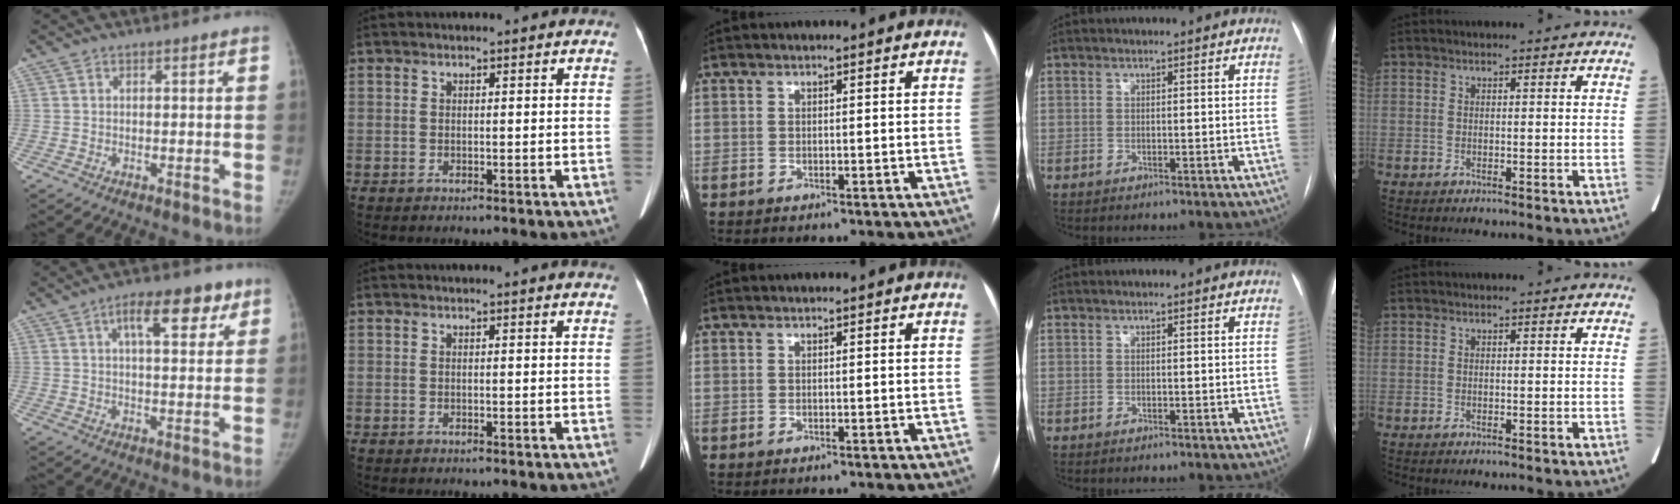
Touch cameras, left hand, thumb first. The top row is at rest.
{"thumb": {"total": 10.6, "force": [5.3, 4.5, 8.1], "torque": [-0.093, -0.008, 0.075]}, "index": {"total": 3.8, "force": [3.6, 0.2, 1.2], "torque": [-0.015, 0.009, 0.027]}}